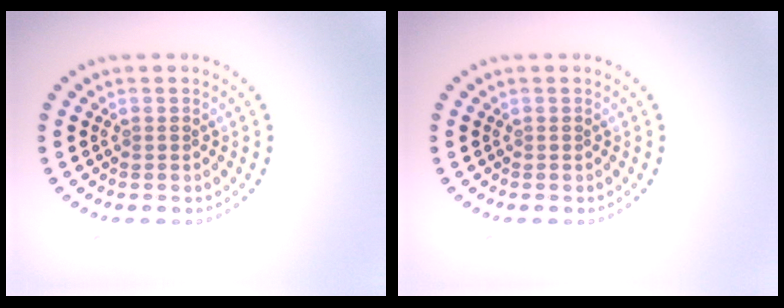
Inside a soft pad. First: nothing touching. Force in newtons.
{"total": 0.0}